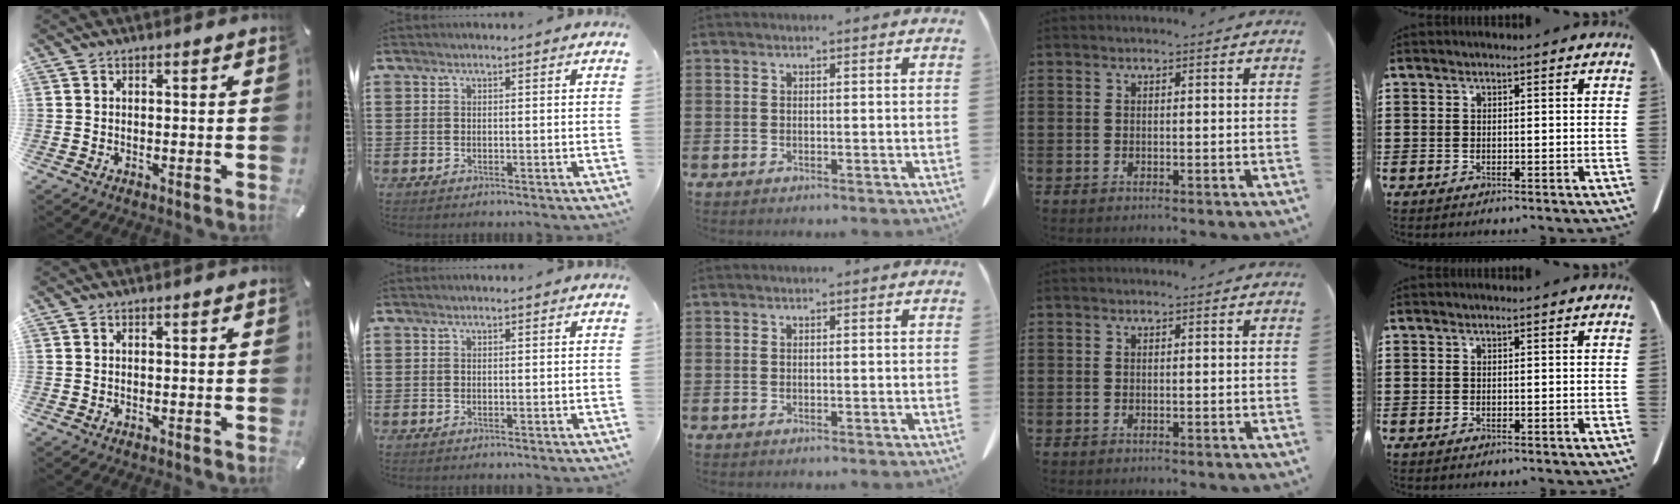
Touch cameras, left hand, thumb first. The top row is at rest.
{}